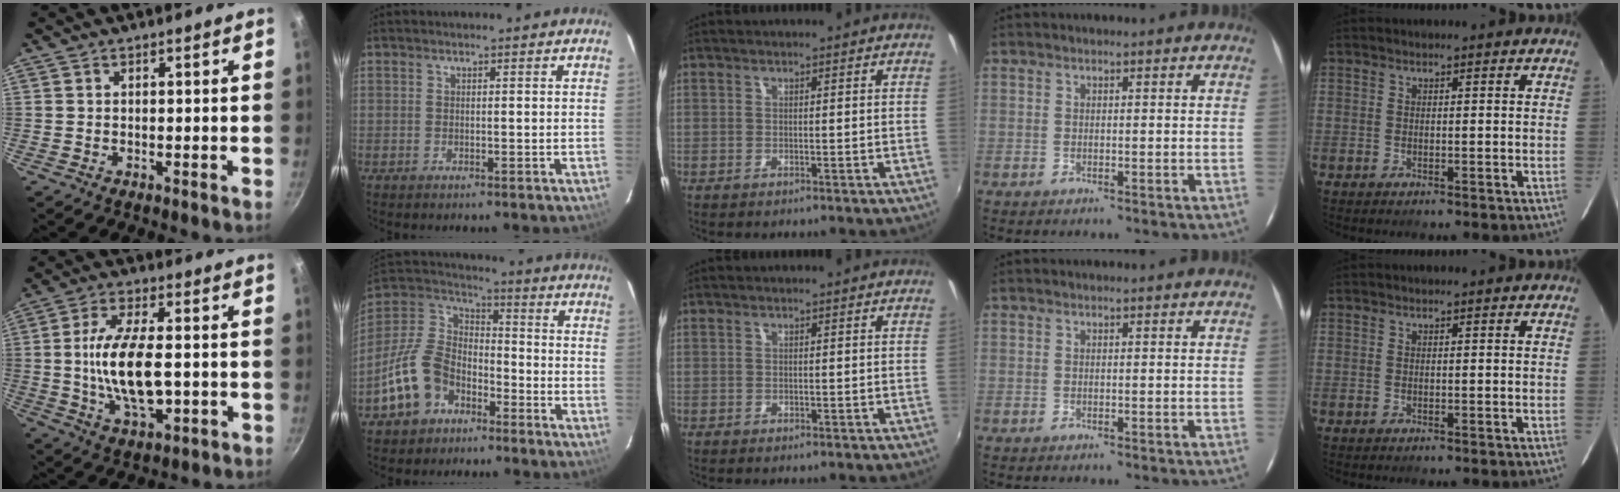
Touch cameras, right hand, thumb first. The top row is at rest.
{"thumb": {"total": 14.2, "force": [-1.2, 6.5, 12.6], "torque": [-0.226, 0.008, -0.022]}, "index": {"total": 14.7, "force": [-8.0, 10.3, 6.8], "torque": [-0.167, 0.026, -0.136]}}